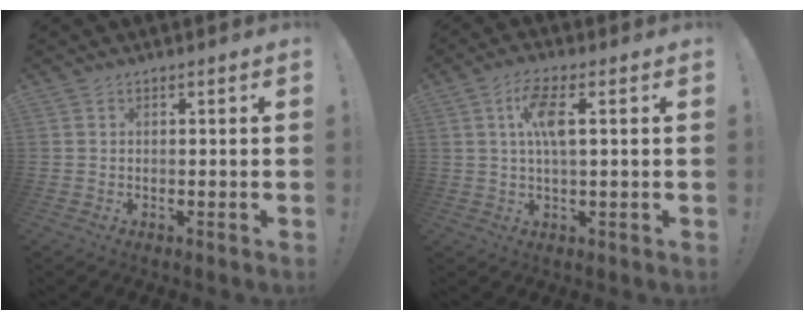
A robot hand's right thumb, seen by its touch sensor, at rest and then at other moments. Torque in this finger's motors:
{"motor_torque": [1.48, 2.04, 1.15, -0.74, 0.47]}